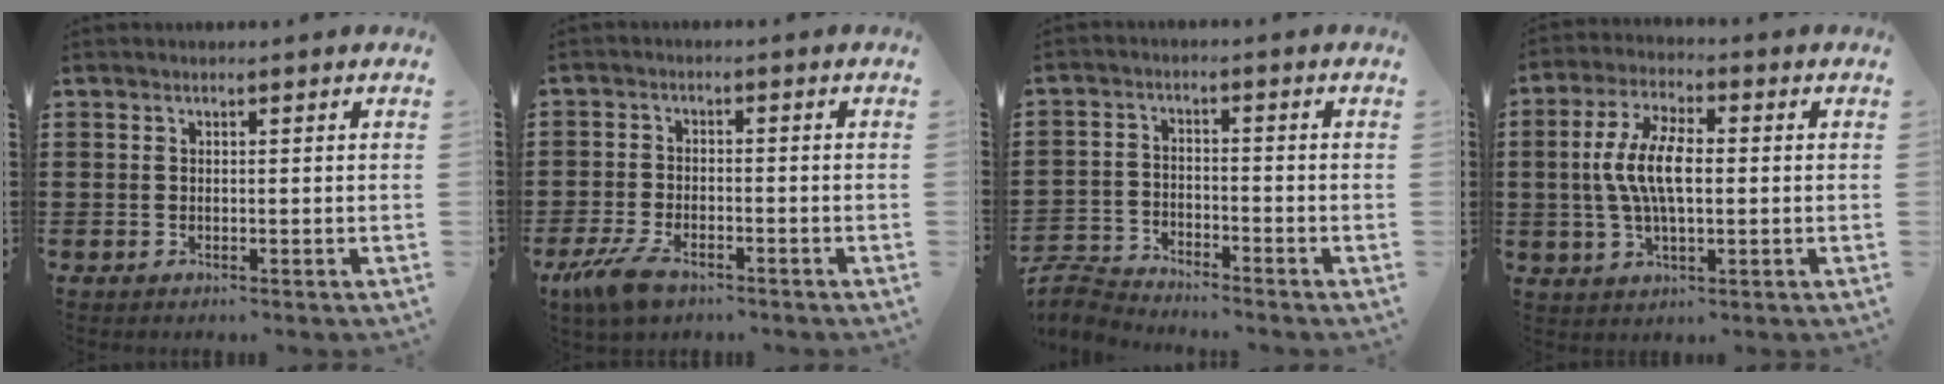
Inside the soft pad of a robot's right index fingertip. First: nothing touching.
{"total": 5.5, "force": [-3.9, 2.2, 3.3], "torque": [-0.089, -0.003, -0.078]}
{"total": 3.9, "force": [-3.9, 0.3, 0.2], "torque": [-0.031, -0.009, -0.088]}
{"total": 8.7, "force": [0.0, 3.4, 8.0], "torque": [-0.182, -0.004, -0.008]}